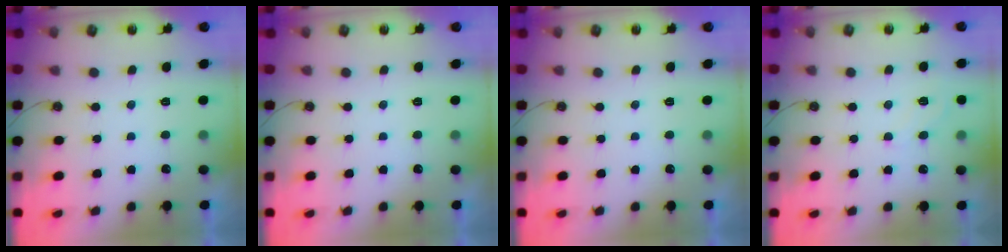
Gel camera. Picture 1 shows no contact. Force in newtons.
{"total": 0.0}
{"total": 0.0}
{"total": 3.6, "press": 3.5, "slide": 0.4}